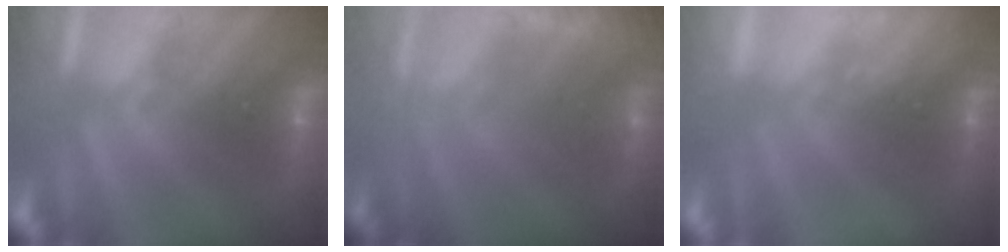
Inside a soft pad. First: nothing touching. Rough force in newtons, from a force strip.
{"total": 3.6}
{"total": 2.3}